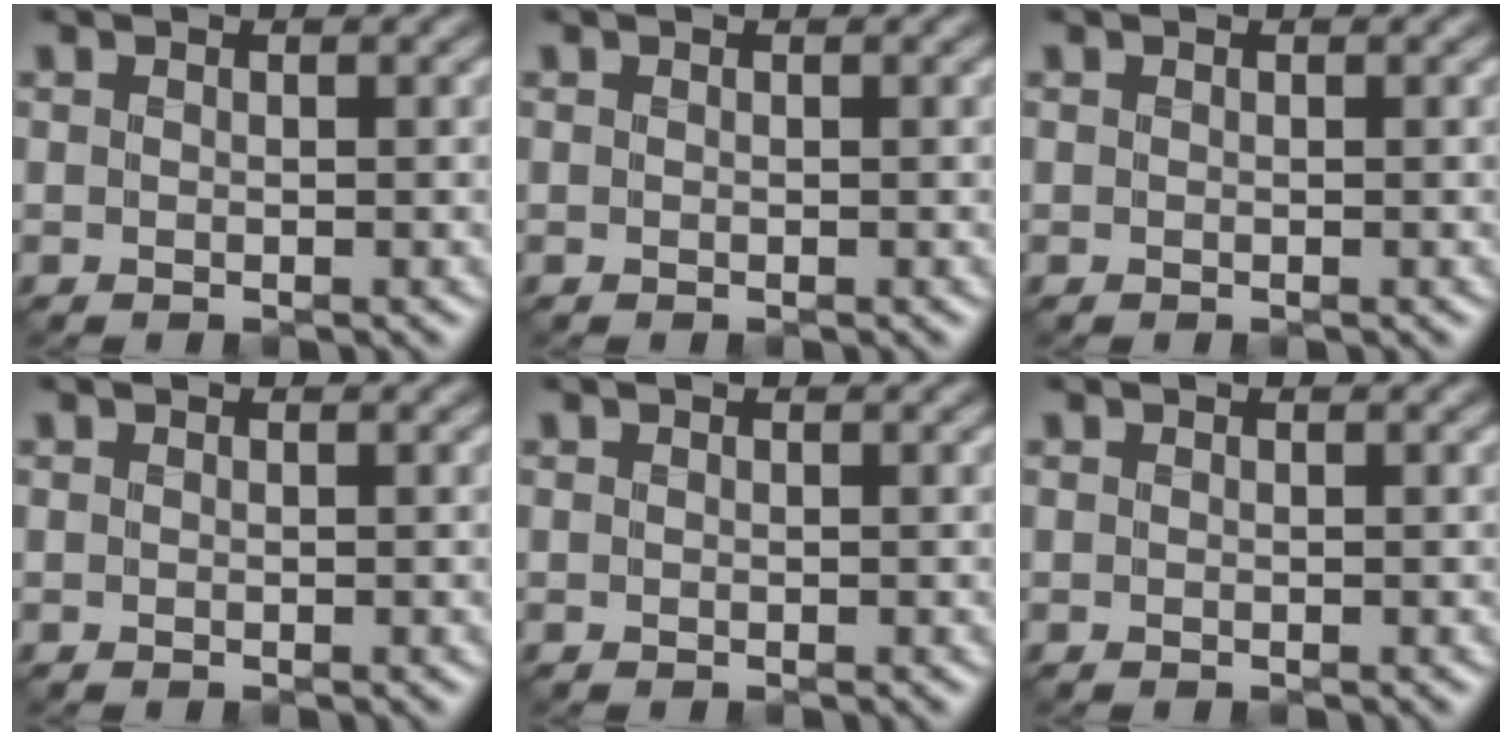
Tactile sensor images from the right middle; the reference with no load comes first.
{"total": 0.0}
{"total": 0.0}
{"total": 0.0}
{"total": 0.0}
{"total": 0.0}